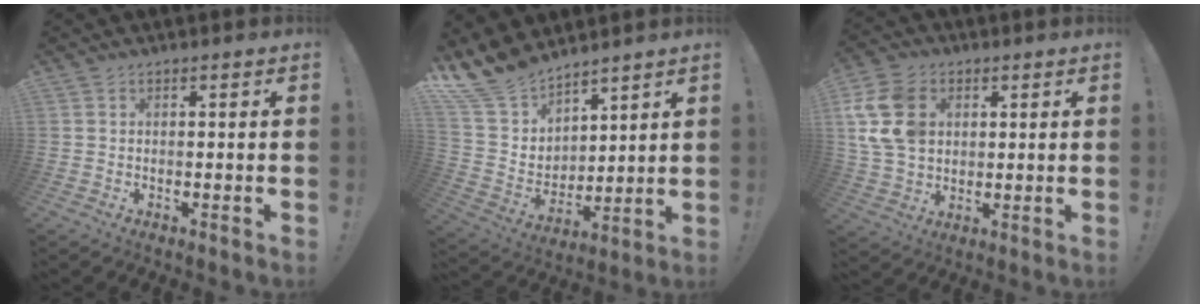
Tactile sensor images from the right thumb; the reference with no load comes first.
{"total": 14.5, "force": [12.2, 6.7, 4.0], "torque": [-0.097, -0.092, 0.235]}
{"total": 15.7, "force": [4.3, 12.0, 9.1], "torque": [-0.178, -0.012, 0.089]}